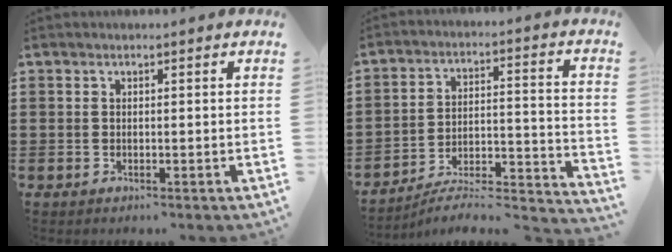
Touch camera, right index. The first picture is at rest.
{"total": 4.3, "force": [-3.8, 0.8, 1.9], "torque": [-0.036, -0.016, -0.080]}